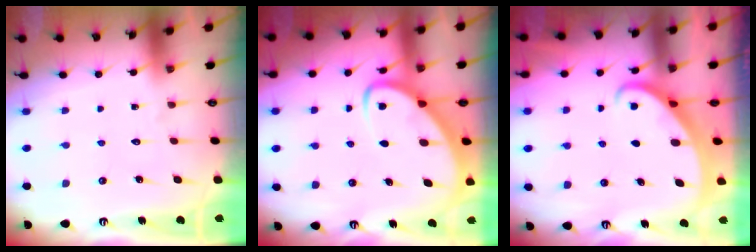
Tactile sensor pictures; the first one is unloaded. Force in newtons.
{"total": 4.3, "press": 4.2, "slide": 0.3}
{"total": 2.3, "press": 2.3, "slide": 0.1}